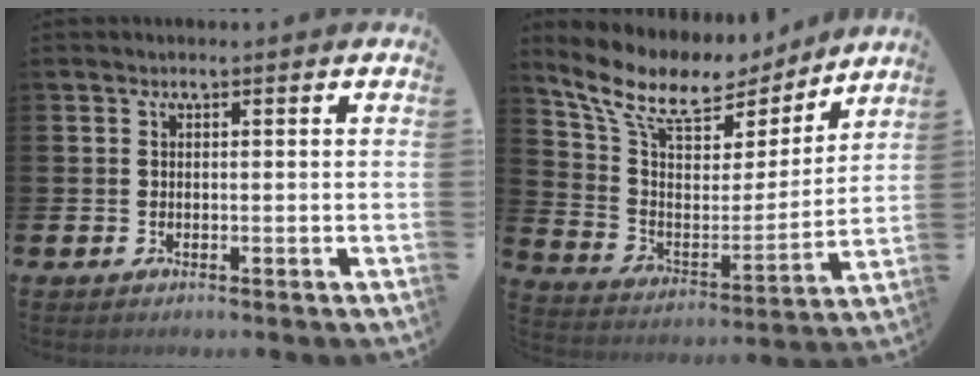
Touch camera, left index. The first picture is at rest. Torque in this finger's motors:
{"motor_torque": [0.76, -1.38, 1.00, 0.21]}